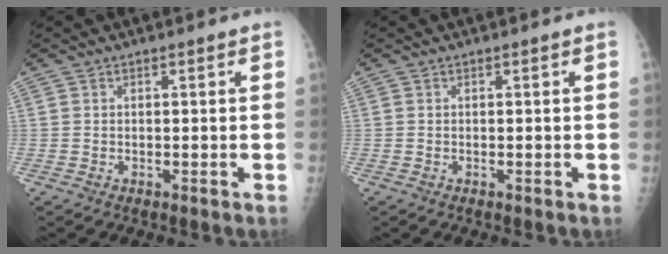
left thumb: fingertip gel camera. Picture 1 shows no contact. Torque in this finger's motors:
{"motor_torque": [0.00, 0.00, 0.00, 0.00, 0.00]}